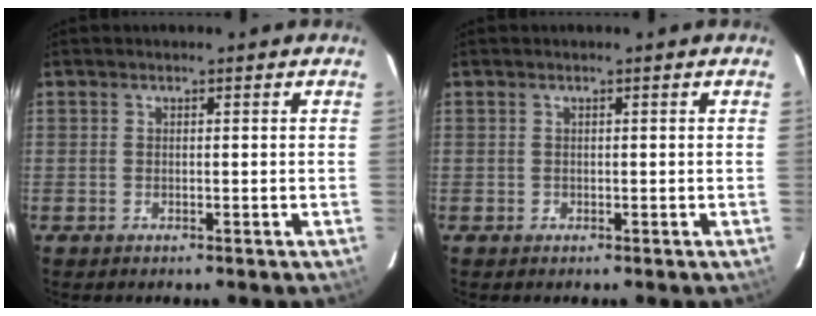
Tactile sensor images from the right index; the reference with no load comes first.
{"total": 0.6, "force": [-0.3, 0.5, 0.0], "torque": [0.004, 0.000, -0.004]}